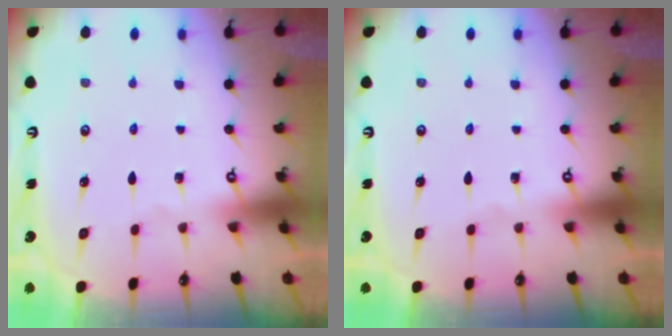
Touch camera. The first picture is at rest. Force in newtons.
{"total": 0.0}